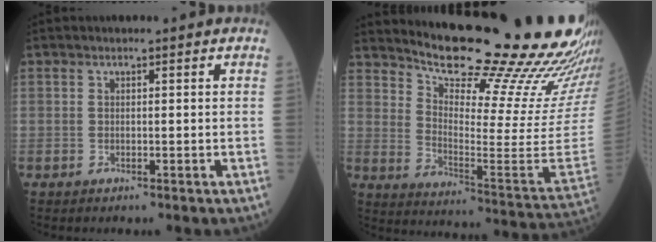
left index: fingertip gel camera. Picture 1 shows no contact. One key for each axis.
{"total": 28.2, "fx": 25.3, "fy": 2.5, "fz": 12.3, "tx": -0.191, "ty": -0.115, "tz": 0.327}